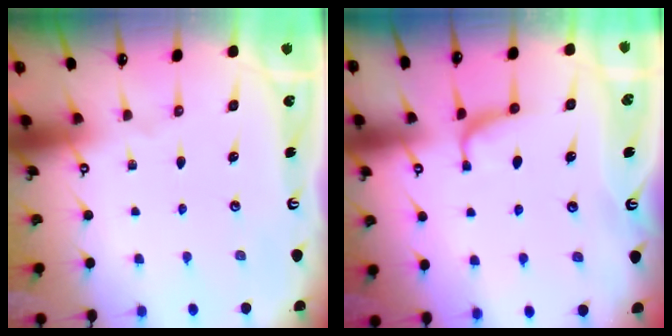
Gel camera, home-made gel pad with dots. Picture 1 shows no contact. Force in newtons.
{"total": 0.7, "press": 0.3, "slide": 0.6}